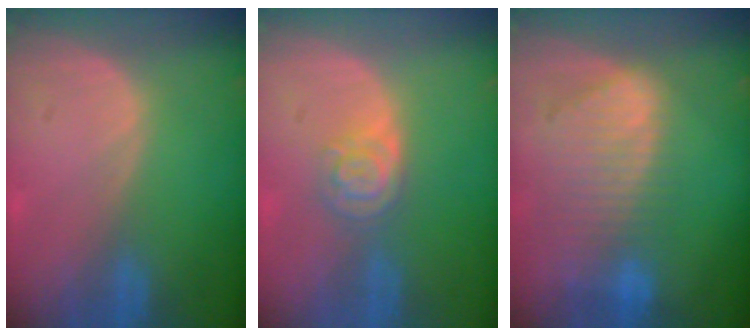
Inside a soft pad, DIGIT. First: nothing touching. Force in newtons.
{"total": 4.3, "press": 3.9, "slide": 1.9}
{"total": 9.5, "press": 8.2, "slide": 4.7}